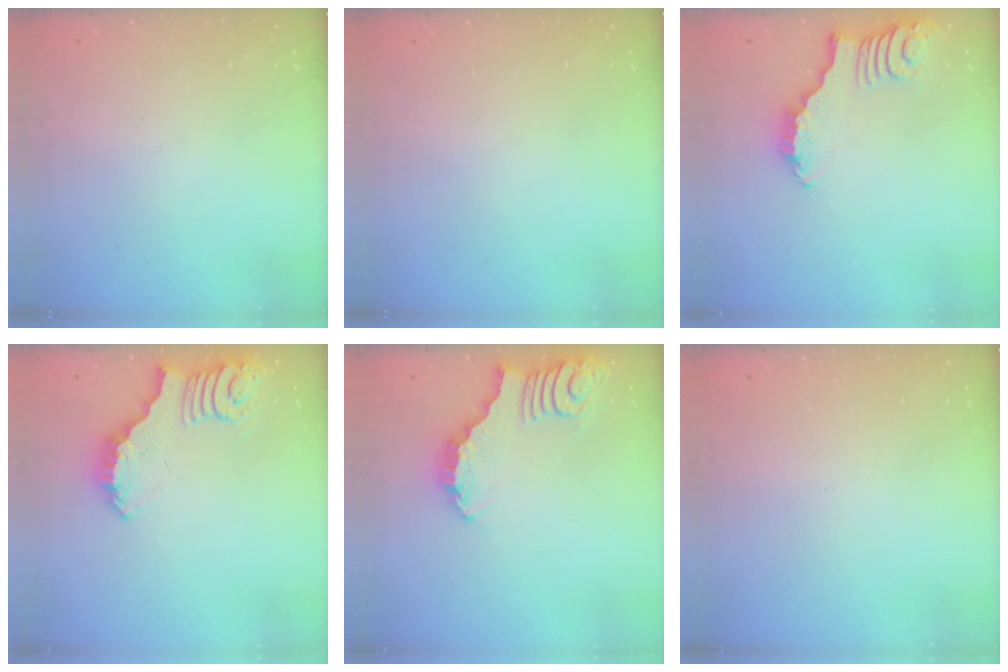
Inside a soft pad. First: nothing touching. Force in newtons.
{"total": 0.0}
{"total": 2.4, "press": 2.4, "slide": 0.3}
{"total": 2.6, "press": 2.6, "slide": 0.5}
{"total": 2.8, "press": 2.7, "slide": 0.5}
{"total": 0.0}